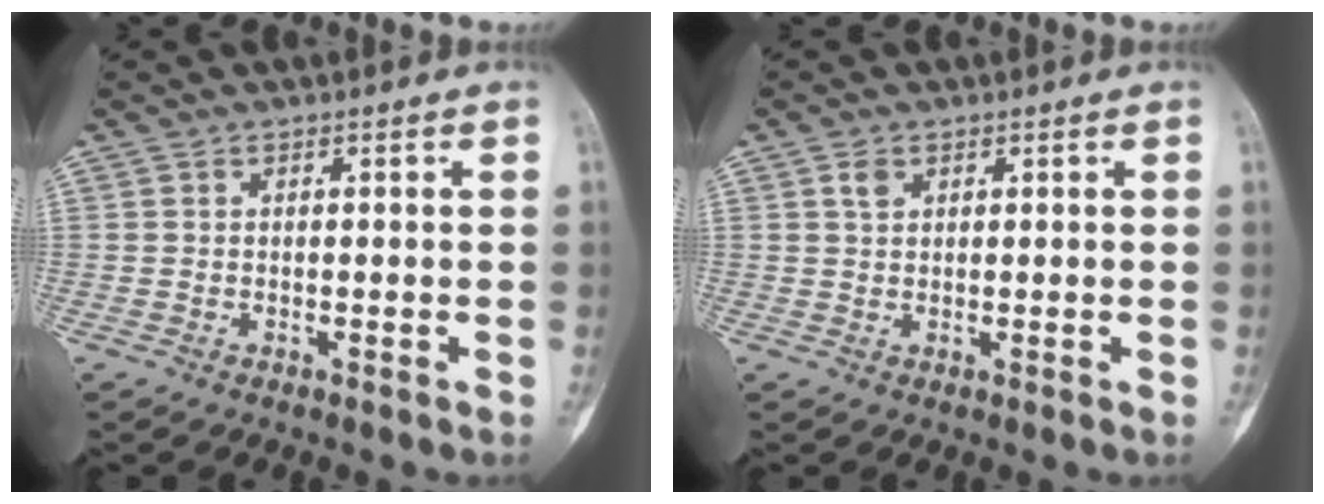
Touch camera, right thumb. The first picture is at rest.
{"total": 1.7, "force": [0.9, 1.1, 1.0], "torque": [-0.013, -0.001, 0.018]}